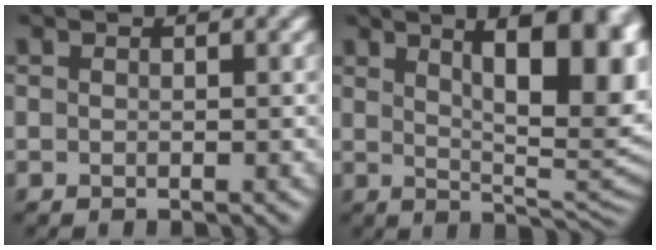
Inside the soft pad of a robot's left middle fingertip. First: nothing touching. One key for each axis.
{"total": 15.3, "fx": 5.0, "fy": 5.8, "fz": 13.2, "tx": -0.124, "ty": 0.037, "tz": 0.067}